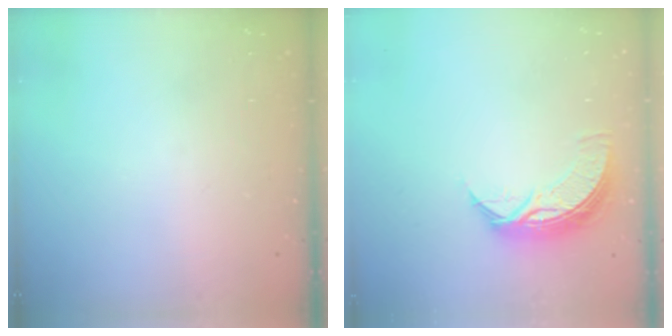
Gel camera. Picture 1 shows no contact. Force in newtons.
{"total": 8.7, "press": 8.7, "slide": 0.3}